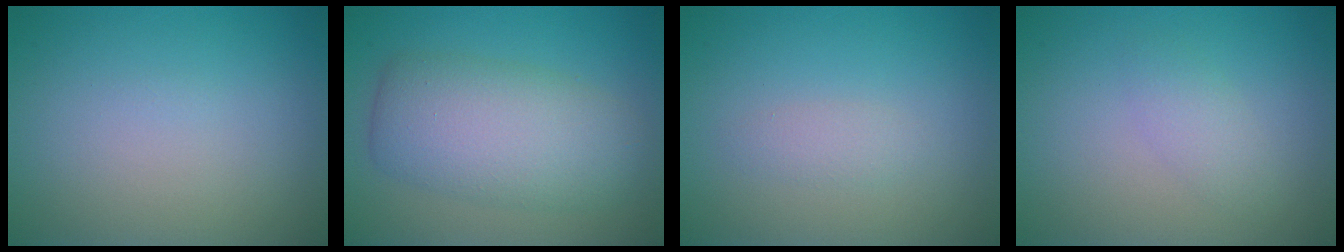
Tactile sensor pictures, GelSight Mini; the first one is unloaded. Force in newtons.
{"total": 7.0, "press": 7.0, "slide": 0.2}
{"total": 1.1, "press": 1.1, "slide": 0.1}
{"total": 1.5, "press": 1.5, "slide": 0.0}